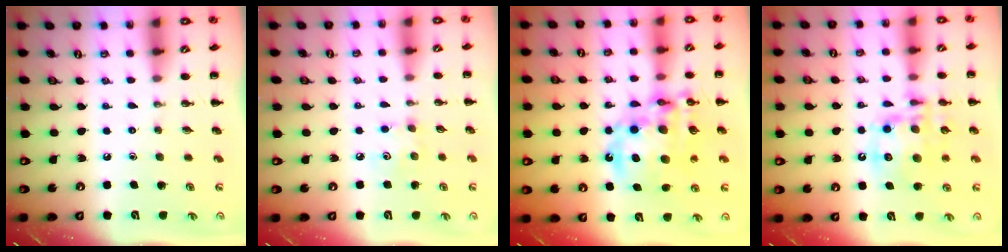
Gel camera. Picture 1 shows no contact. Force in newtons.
{"total": 5.2, "press": 5.1, "slide": 1.1}
{"total": 19.7, "press": 19.1, "slide": 4.8}
{"total": 13.9, "press": 13.6, "slide": 2.8}